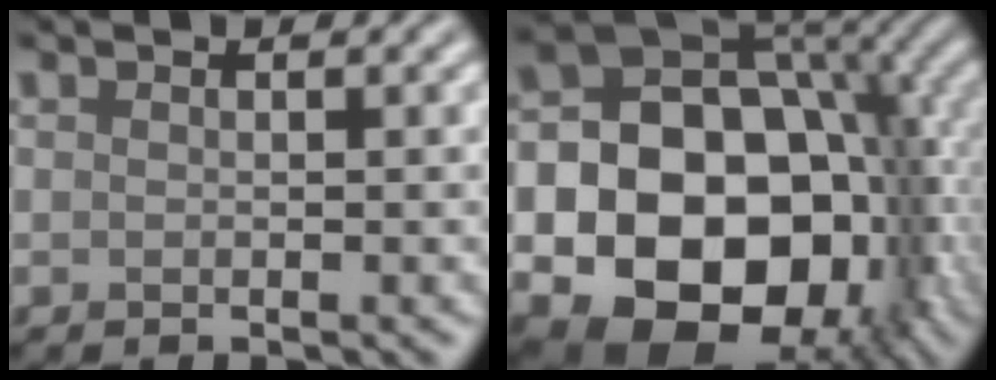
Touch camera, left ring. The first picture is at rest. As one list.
[{"total": 19.3, "force": [-4.6, 15.0, 11.3], "torque": [-0.141, -0.020, -0.081]}]